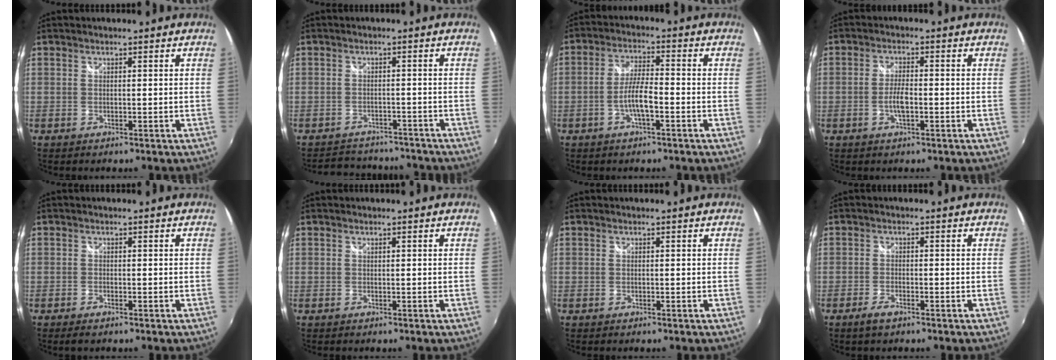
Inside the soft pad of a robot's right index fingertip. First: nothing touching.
{"total": 8.3, "force": [-7.4, 3.4, 1.6], "torque": [-0.042, 0.018, -0.100]}
{"total": 5.6, "force": [-2.3, 1.0, 5.0], "torque": [-0.100, 0.004, -0.042]}
{"total": 3.6, "force": [-1.1, 1.1, 3.2], "torque": [-0.068, 0.000, -0.023]}
{"total": 1.3, "force": [-1.0, 0.4, 0.6], "torque": [-0.015, -0.006, -0.021]}
{"total": 0.0}
{"total": 0.0}
{"total": 2.5, "force": [-1.8, 0.8, 1.5], "torque": [-0.039, -0.004, -0.038]}